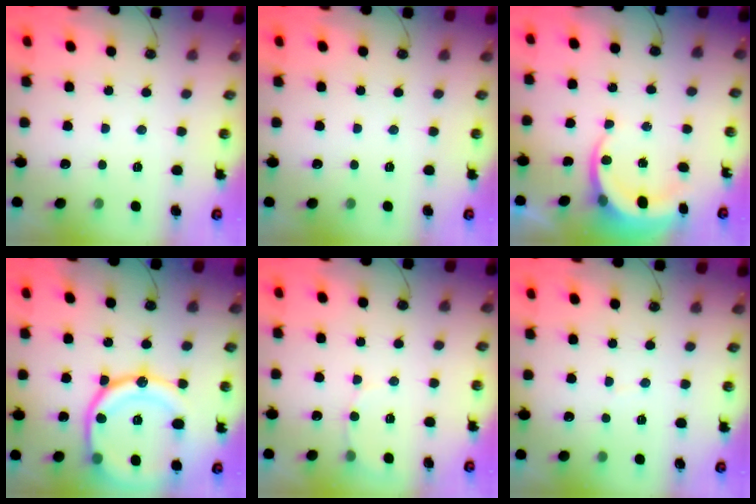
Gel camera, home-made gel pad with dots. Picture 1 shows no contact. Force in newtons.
{"total": 0.0}
{"total": 6.0, "press": 6.0, "slide": 0.3}
{"total": 22.3, "press": 22.2, "slide": 2.5}
{"total": 4.3, "press": 4.3, "slide": 0.4}
{"total": 2.3, "press": 2.3, "slide": 0.3}